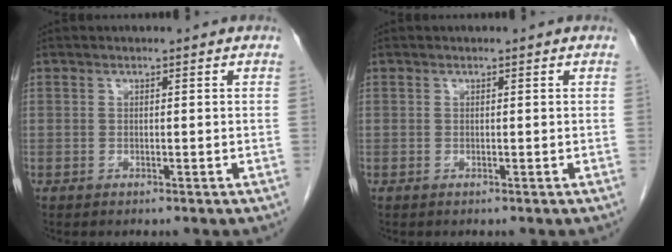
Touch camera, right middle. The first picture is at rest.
{"total": 0.0}